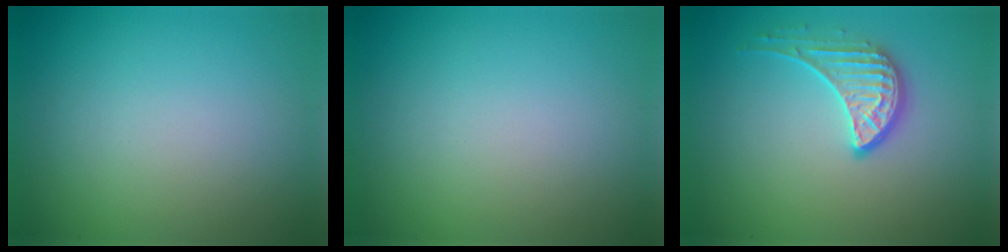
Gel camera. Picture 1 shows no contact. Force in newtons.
{"total": 0.0}
{"total": 2.7, "press": 2.2, "slide": 1.6}